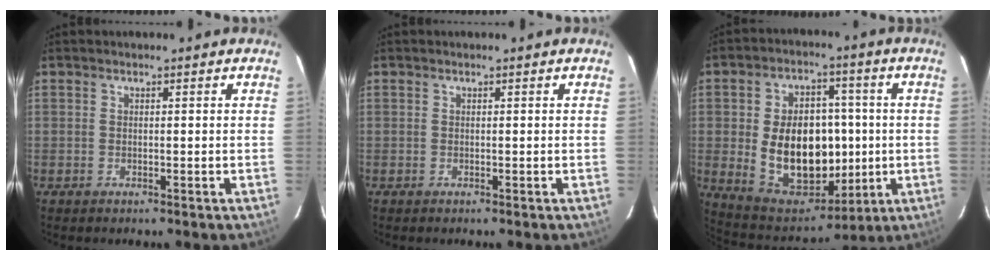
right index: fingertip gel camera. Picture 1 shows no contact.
{"total": 0.0}
{"total": 18.8, "force": [-1.1, 12.8, 13.7], "torque": [-0.264, 0.012, 0.014]}